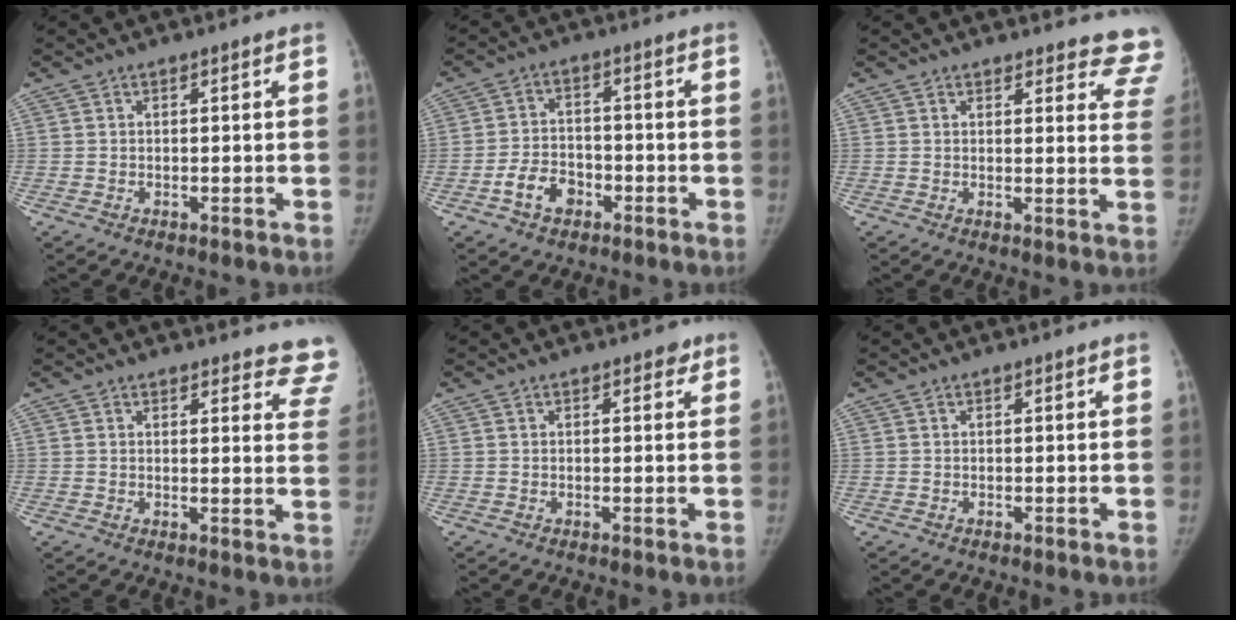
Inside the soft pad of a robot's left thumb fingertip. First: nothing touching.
{"total": 6.6, "force": [-3.2, 4.7, 3.4], "torque": [-0.048, 0.028, -0.054]}
{"total": 10.5, "force": [10.1, 2.8, 0.7], "torque": [0.047, -0.079, 0.074]}
{"total": 10.0, "force": [9.6, 2.6, 1.1], "torque": [0.039, -0.070, 0.072]}
{"total": 1.2, "force": [0.7, 0.8, 0.5], "torque": [0.008, -0.002, 0.003]}
{"total": 0.0}